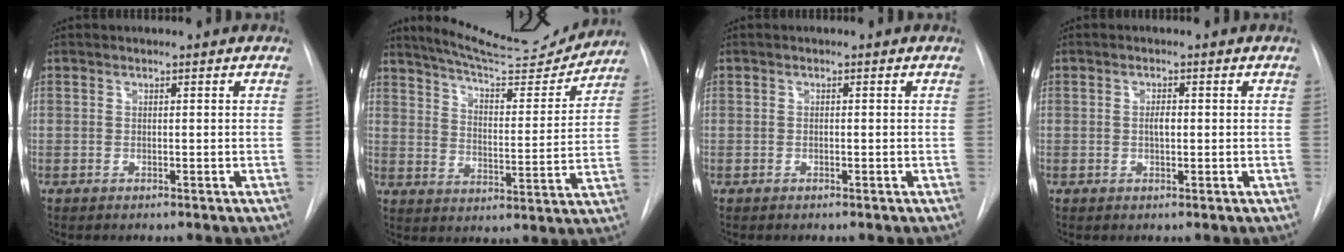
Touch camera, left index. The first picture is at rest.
{"total": 16.2, "force": [15.3, 1.8, 4.7], "torque": [-0.073, -0.028, 0.215]}
{"total": 0.0}
{"total": 1.7, "force": [0.0, 0.6, 1.5], "torque": [-0.029, 0.003, 0.000]}